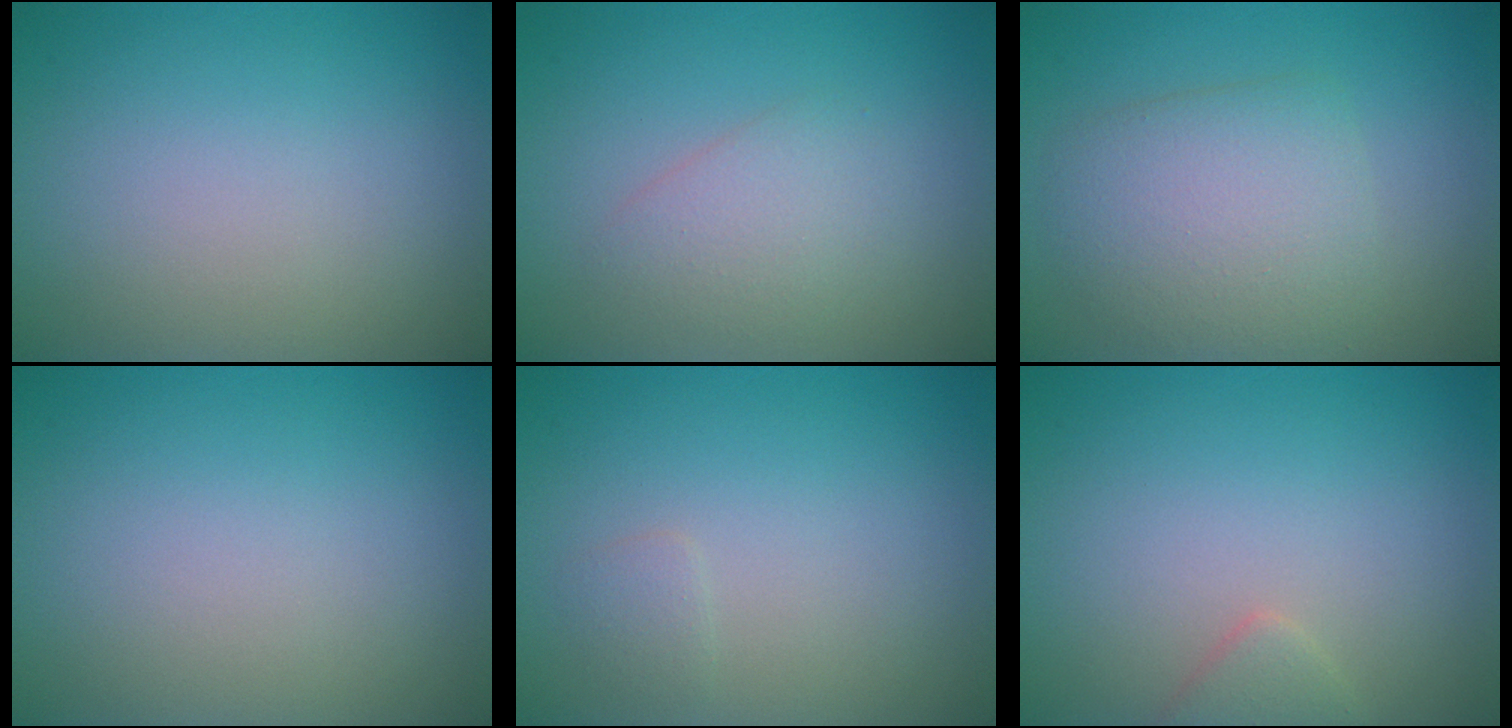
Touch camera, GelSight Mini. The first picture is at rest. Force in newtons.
{"total": 2.2, "press": 2.2, "slide": 0.0}
{"total": 4.8, "press": 4.7, "slide": 0.3}
{"total": 0.0}
{"total": 0.8, "press": 0.8, "slide": 0.0}
{"total": 1.3, "press": 1.3, "slide": 0.1}